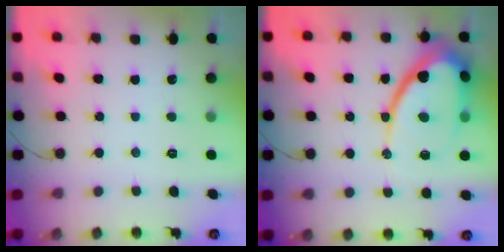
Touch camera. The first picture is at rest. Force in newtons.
{"total": 15.4, "press": 15.3, "slide": 1.6}